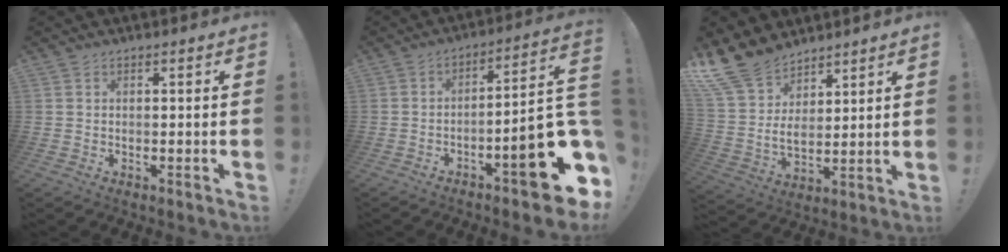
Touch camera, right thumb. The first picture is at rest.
{"total": 19.1, "force": [-8.6, 5.0, 16.4], "torque": [-0.194, 0.046, -0.129]}
{"total": 13.9, "force": [10.9, 7.1, 5.0], "torque": [-0.110, -0.077, 0.211]}